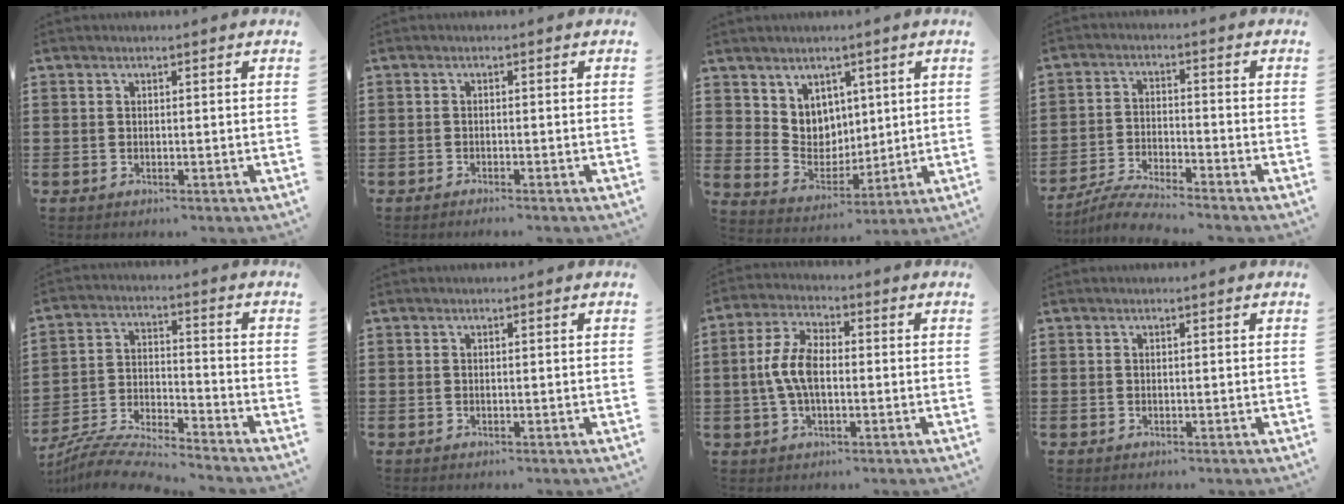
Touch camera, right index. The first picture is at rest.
{"total": 0.8, "force": [-0.8, -0.1, 0.2], "torque": [-0.006, -0.002, -0.016]}
{"total": 6.1, "force": [3.6, 4.9, 0.3], "torque": [-0.032, -0.014, 0.069]}
{"total": 4.9, "force": [-4.7, -0.1, 1.4], "torque": [-0.040, -0.008, -0.094]}
{"total": 7.1, "force": [-6.9, 0.3, 1.7], "torque": [-0.048, -0.006, -0.140]}
{"total": 0.0}
{"total": 6.9, "force": [-0.5, 3.3, 6.0], "torque": [-0.136, -0.001, -0.016]}
{"total": 0.0}